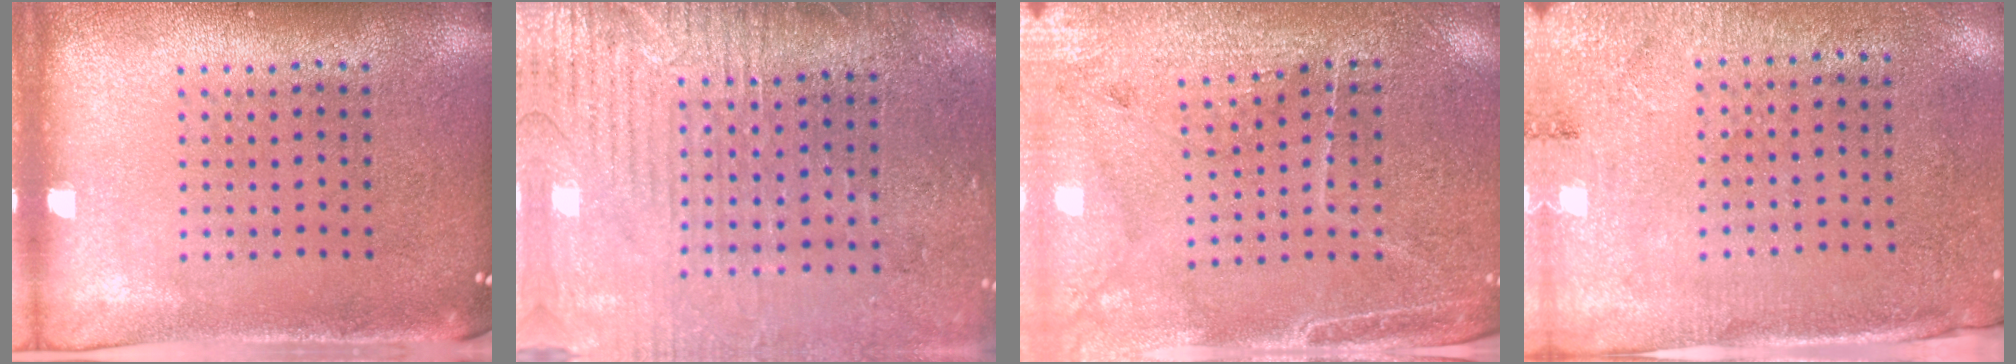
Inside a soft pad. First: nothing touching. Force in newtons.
{"total": 3.5, "press": 3.3, "slide": 1.3}
{"total": 3.1, "press": 3.0, "slide": 1.0}
{"total": 2.7, "press": 2.3, "slide": 1.5}